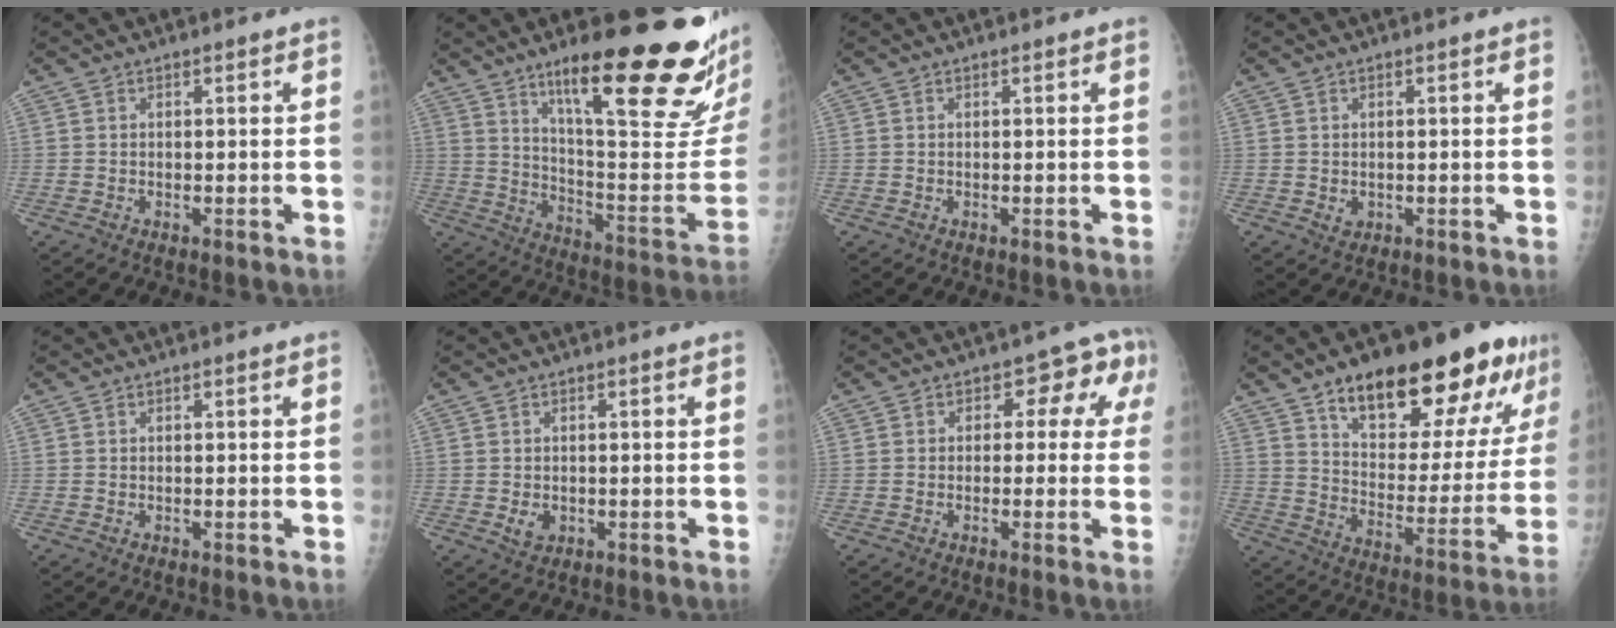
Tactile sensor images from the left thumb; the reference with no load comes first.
{"total": 28.7, "force": [17.3, 5.2, 22.3], "torque": [-0.275, -0.070, 0.273]}
{"total": 0.0}
{"total": 1.5, "force": [-0.1, 1.3, 0.8], "torque": [-0.007, 0.000, 0.004]}
{"total": 0.0}
{"total": 2.4, "force": [-0.4, 1.9, 1.4], "torque": [-0.016, -0.001, 0.000]}
{"total": 6.8, "force": [0.9, 4.7, 4.8], "torque": [-0.012, 0.025, 0.000]}
{"total": 26.1, "force": [16.0, 9.9, 18.1], "torque": [-0.222, -0.045, 0.245]}